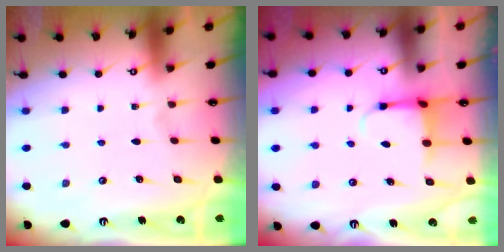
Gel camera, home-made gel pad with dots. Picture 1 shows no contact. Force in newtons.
{"total": 3.8, "press": 3.5, "slide": 1.3}